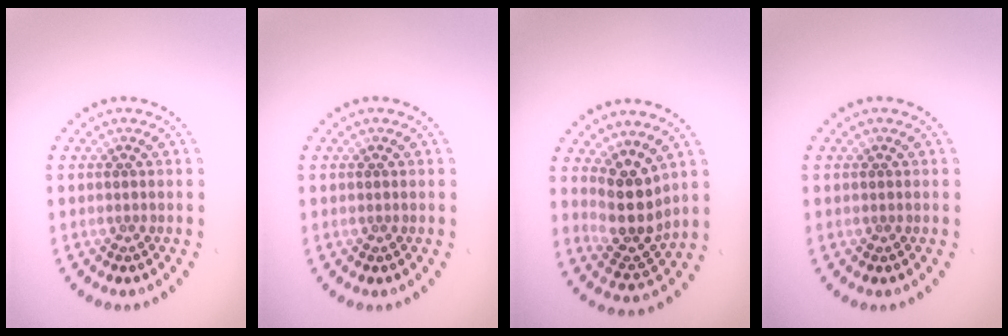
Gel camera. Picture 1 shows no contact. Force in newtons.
{"total": 0.0}
{"total": 4.0, "press": 3.2, "slide": 2.3}
{"total": 0.0}